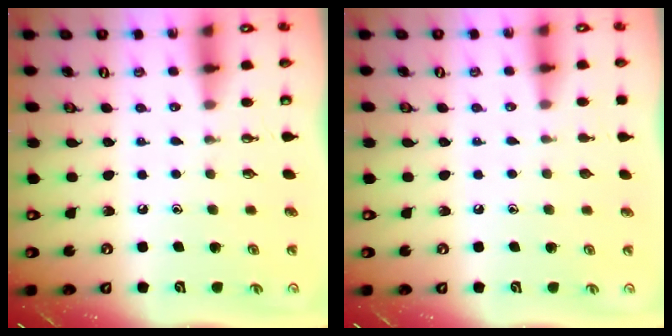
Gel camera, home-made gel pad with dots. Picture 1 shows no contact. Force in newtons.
{"total": 0.5, "press": 0.5, "slide": 0.1}